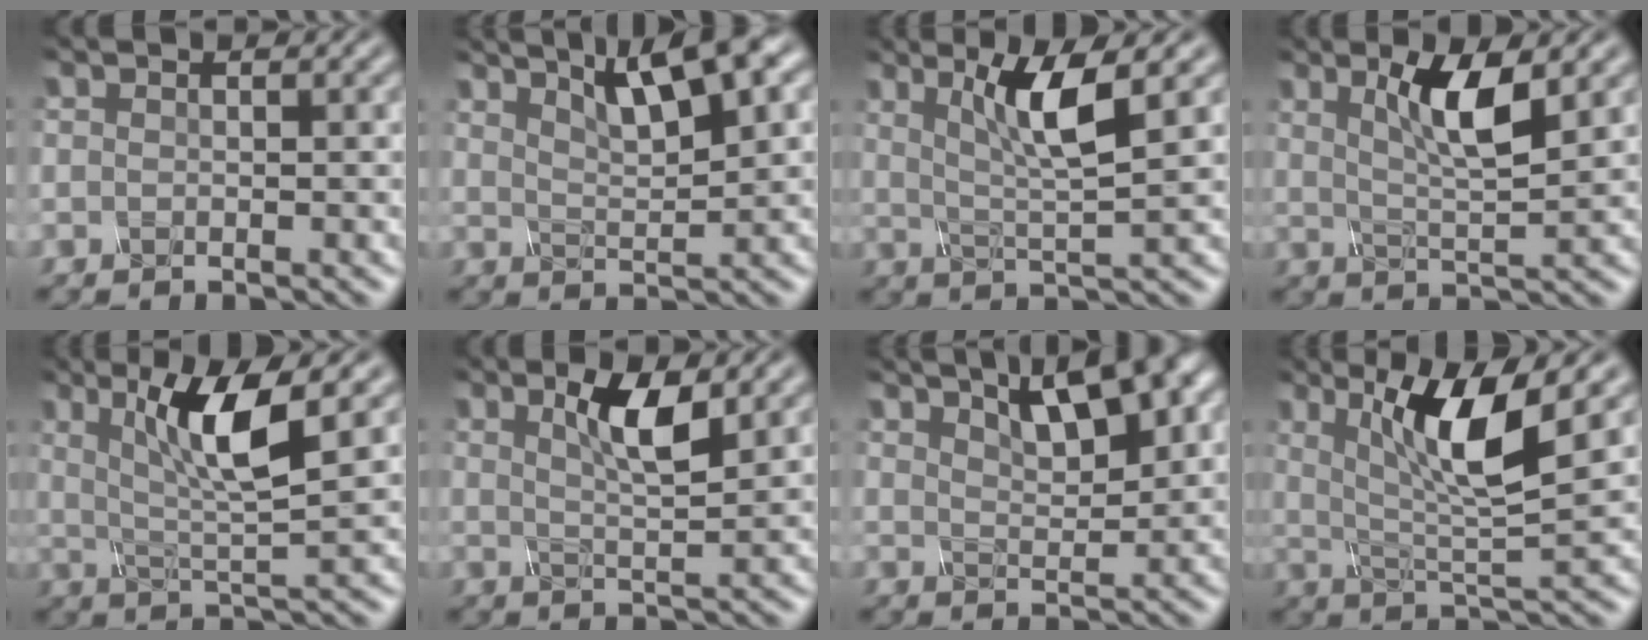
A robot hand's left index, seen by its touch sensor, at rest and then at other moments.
{"total": 6.0, "force": [4.1, 0.6, 4.4], "torque": [-0.072, 0.016, 0.092]}
{"total": 4.4, "force": [1.6, 0.0, 4.1], "torque": [-0.091, -0.001, 0.057]}
{"total": 3.9, "force": [1.5, 0.1, 3.5], "torque": [-0.080, -0.004, 0.054]}
{"total": 5.5, "force": [1.8, 0.4, 5.2], "torque": [-0.110, 0.000, 0.058]}
{"total": 2.9, "force": [1.3, 0.0, 2.6], "torque": [-0.063, -0.002, 0.049]}
{"total": 5.6, "force": [3.8, 1.1, 3.9], "torque": [-0.056, 0.022, 0.075]}
{"total": 6.4, "force": [2.1, 0.7, 6.0], "torque": [-0.114, -0.004, 0.061]}